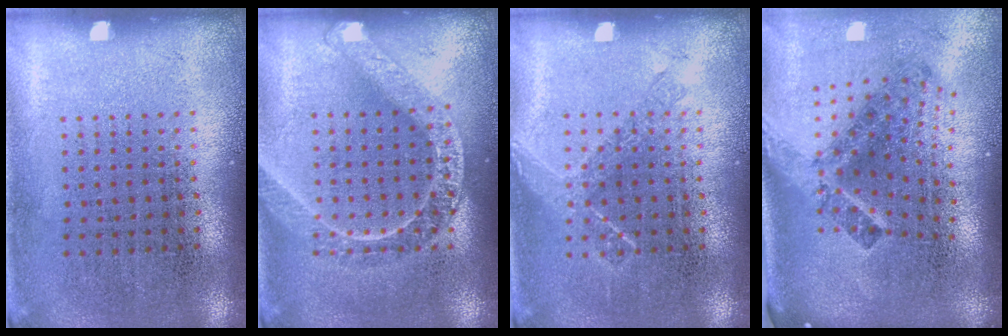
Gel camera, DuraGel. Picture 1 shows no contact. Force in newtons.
{"total": 1.6, "press": 1.6, "slide": 0.1}
{"total": 0.8, "press": 0.8, "slide": 0.3}
{"total": 2.9, "press": 1.7, "slide": 2.4}